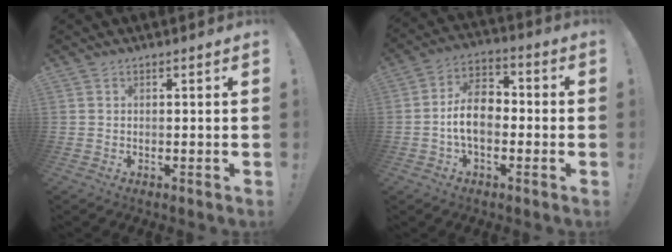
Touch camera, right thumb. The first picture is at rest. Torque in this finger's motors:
{"motor_torque": [-0.01, 0.42, 0.83, -0.64, 0.30]}